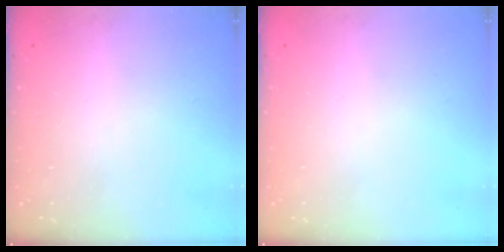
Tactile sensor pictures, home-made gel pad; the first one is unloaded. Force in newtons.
{"total": 0.0}